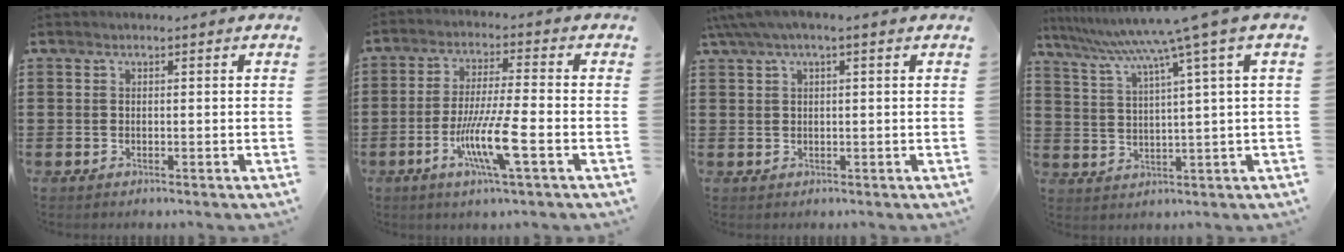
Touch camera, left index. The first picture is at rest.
{"total": 9.7, "force": [-3.8, 1.0, 8.9], "torque": [-0.178, -0.011, -0.075]}
{"total": 2.4, "force": [0.8, 0.6, 2.1], "torque": [-0.049, 0.001, 0.010]}
{"total": 8.3, "force": [5.4, -1.1, 6.2], "torque": [-0.139, -0.037, 0.085]}